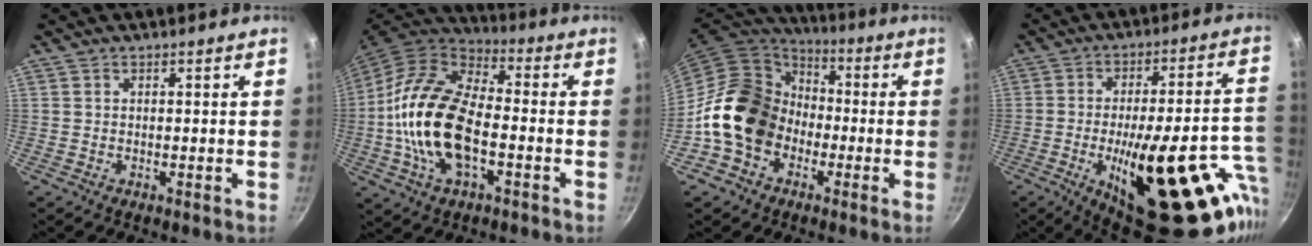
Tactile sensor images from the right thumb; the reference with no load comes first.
{"total": 19.7, "force": [-3.2, 10.8, 16.2], "torque": [-0.297, 0.029, -0.070]}
{"total": 16.5, "force": [-3.2, 13.7, 8.6], "torque": [-0.112, 0.050, -0.066]}
{"total": 30.5, "force": [-8.9, 11.1, 27.0], "torque": [-0.318, 0.014, -0.112]}